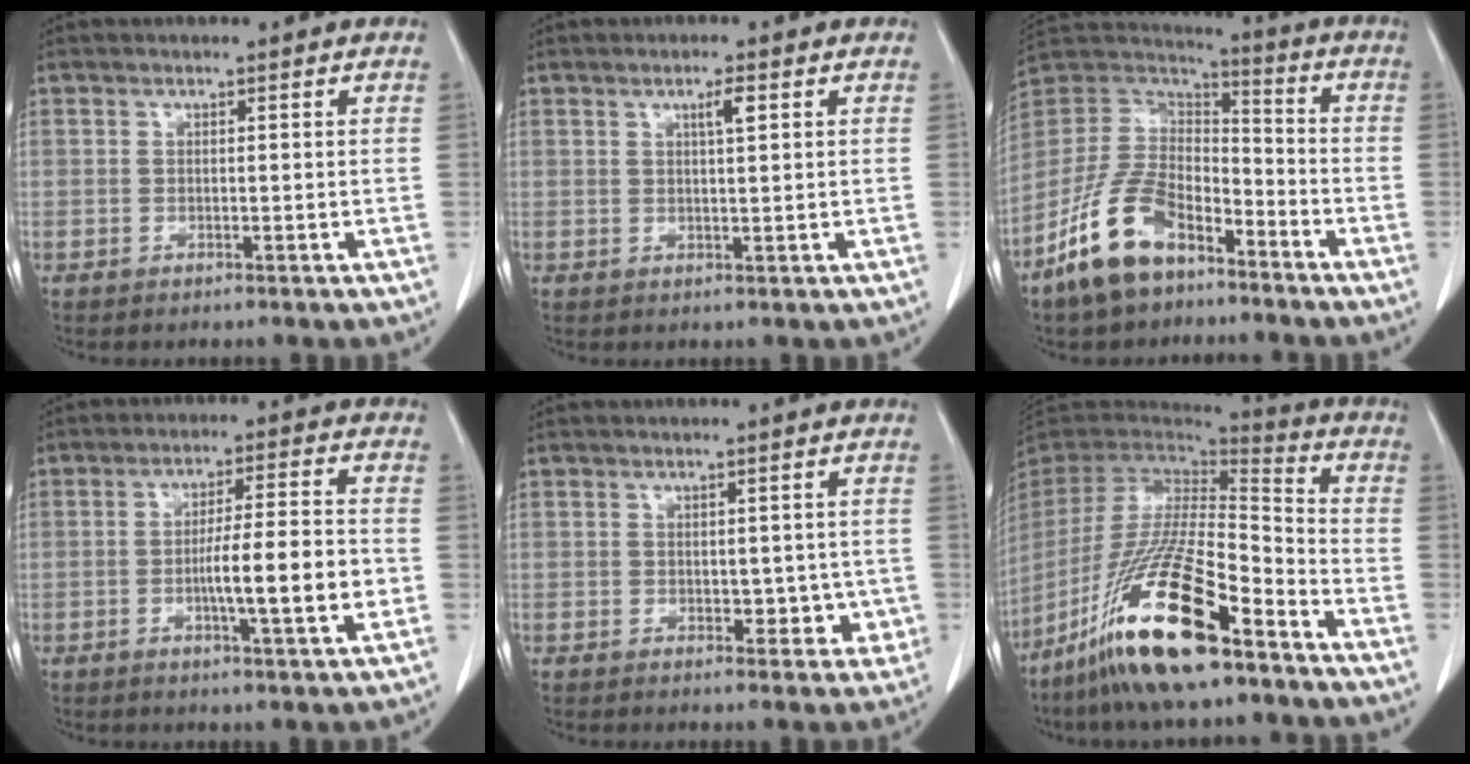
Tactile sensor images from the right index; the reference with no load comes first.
{"total": 2.2, "force": [1.0, 0.2, 2.0], "torque": [-0.036, -0.001, 0.016]}
{"total": 14.7, "force": [-9.4, 7.2, 8.8], "torque": [-0.191, 0.012, -0.184]}
{"total": 9.9, "force": [-2.1, 0.6, 9.7], "torque": [-0.155, 0.004, -0.035]}
{"total": 4.0, "force": [-0.4, 2.7, 3.0], "torque": [-0.024, 0.007, 0.004]}
{"total": 20.8, "force": [-13.3, 3.4, 15.7], "torque": [-0.317, -0.045, -0.250]}